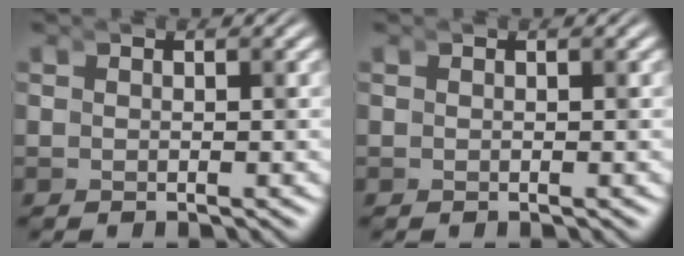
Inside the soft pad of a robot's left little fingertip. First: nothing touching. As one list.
[{"total": 0.0}]